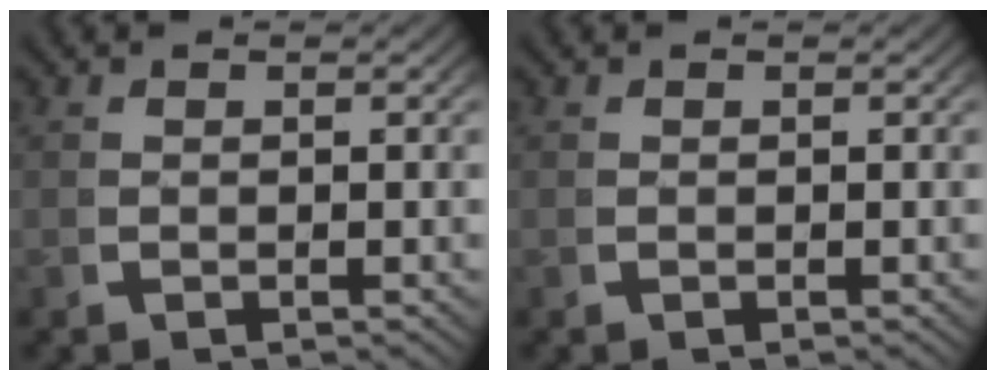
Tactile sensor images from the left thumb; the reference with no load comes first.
{"total": 0.0}